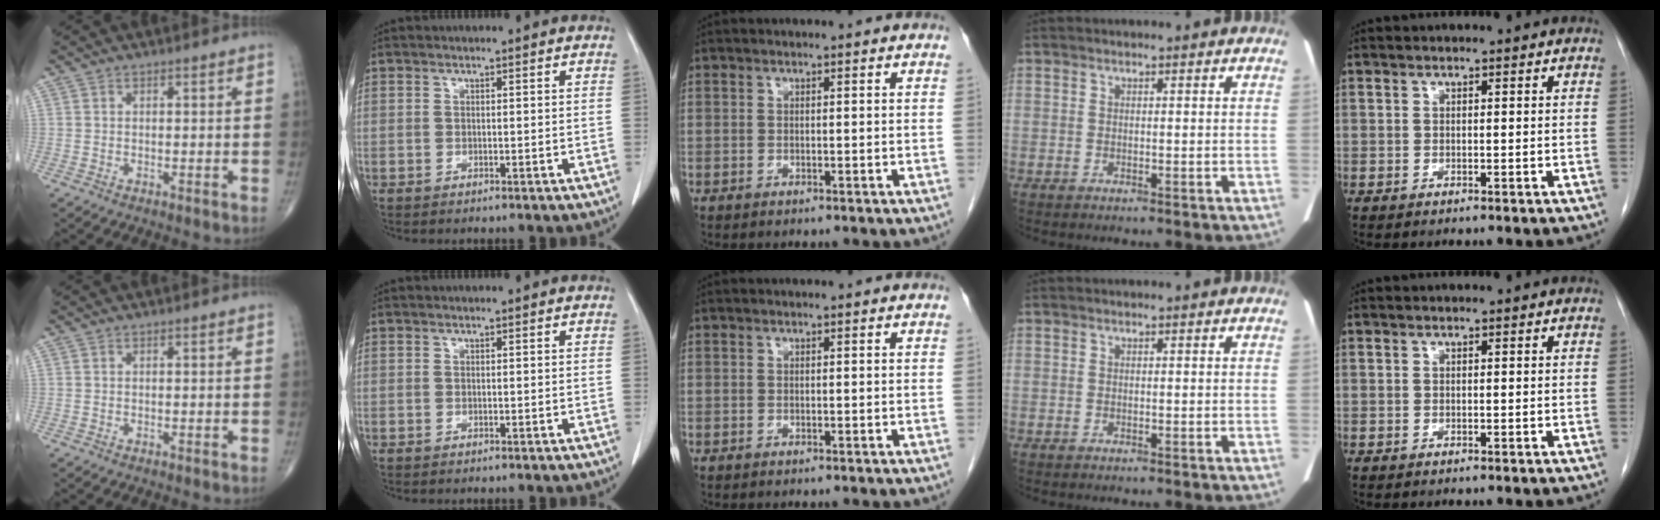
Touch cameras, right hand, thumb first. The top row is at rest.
{}